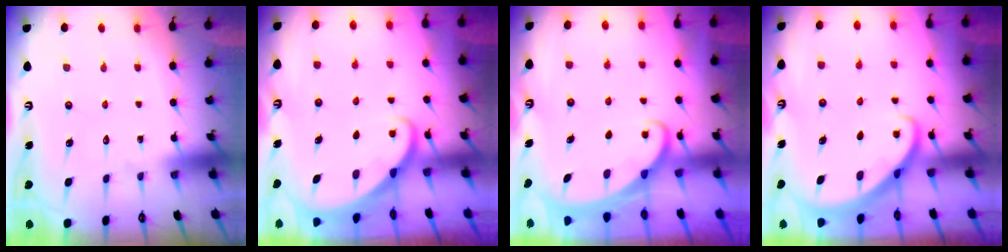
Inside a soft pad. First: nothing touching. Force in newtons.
{"total": 2.1, "press": 2.1, "slide": 0.2}
{"total": 2.3, "press": 2.3, "slide": 0.3}
{"total": 2.8, "press": 2.8, "slide": 0.2}